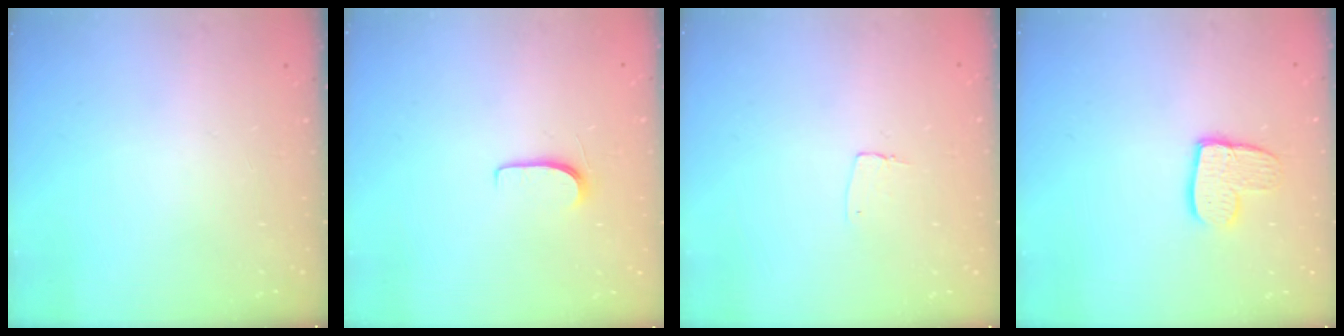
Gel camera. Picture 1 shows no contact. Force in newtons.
{"total": 5.1, "press": 5.1, "slide": 0.6}
{"total": 3.8, "press": 3.8, "slide": 0.2}
{"total": 8.9, "press": 8.9, "slide": 0.4}